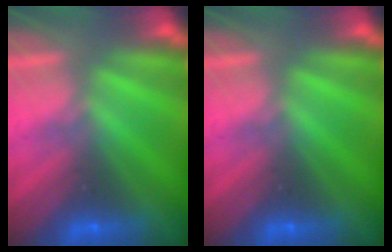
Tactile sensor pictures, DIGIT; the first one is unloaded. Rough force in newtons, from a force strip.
{"total": 0.0}